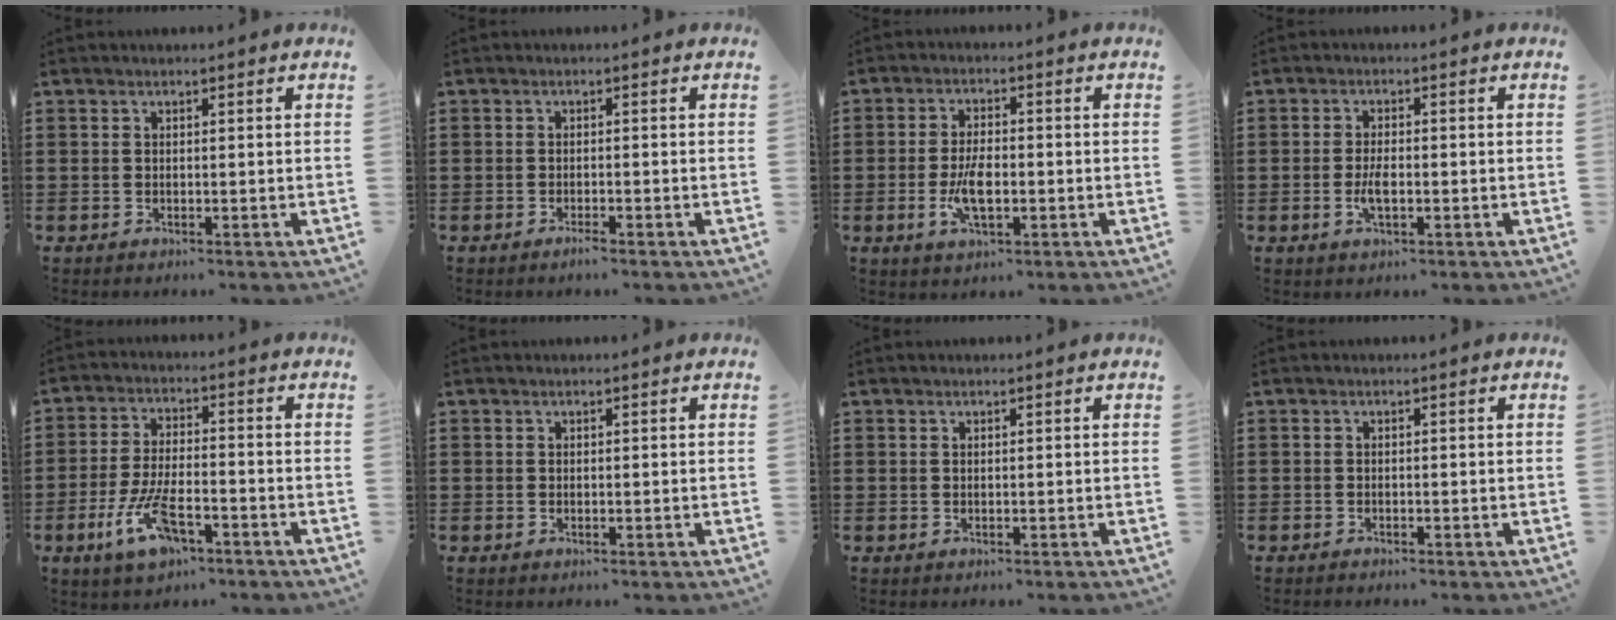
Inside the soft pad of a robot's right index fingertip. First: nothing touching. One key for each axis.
{"total": 1.3, "fx": -1.0, "fy": 0.1, "fz": 0.8, "tx": -0.015, "ty": -0.006, "tz": -0.017}
{"total": 5.8, "fx": -1.3, "fy": 2.5, "fz": 5.1, "tx": -0.116, "ty": -0.004, "tz": -0.027}
{"total": 3.2, "fx": -0.7, "fy": 1.2, "fz": 2.9, "tx": -0.059, "ty": -0.001, "tz": -0.014}
{"total": 9.1, "fx": -4.2, "fy": 3.5, "fz": 7.3, "tx": -0.161, "ty": -0.007, "tz": -0.075}
{"total": 0.0}
{"total": 0.0}
{"total": 0.6, "fx": -0.6, "fy": 0.0, "fz": 0.0, "tx": -0.002, "ty": -0.002, "tz": -0.012}